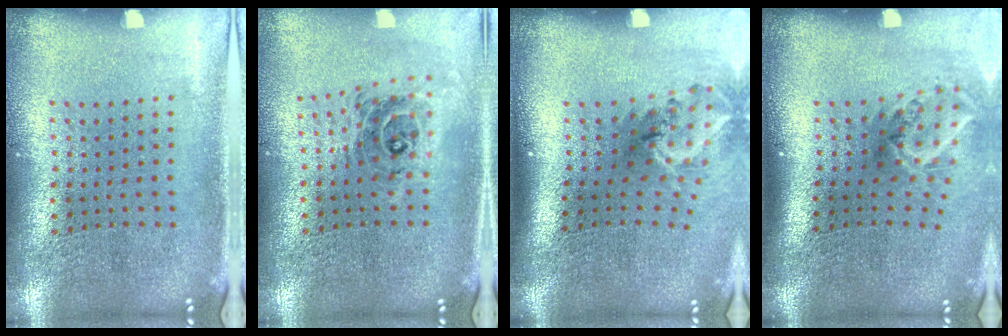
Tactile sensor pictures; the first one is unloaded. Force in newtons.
{"total": 0.8, "press": 0.8, "slide": 0.2}
{"total": 2.0, "press": 1.3, "slide": 1.5}
{"total": 2.0, "press": 1.3, "slide": 1.5}